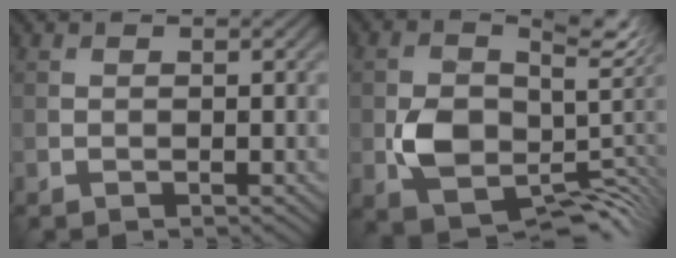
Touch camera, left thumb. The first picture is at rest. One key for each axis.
{"total": 9.3, "fx": -0.6, "fy": 6.6, "fz": 6.5, "tx": -0.106, "ty": -0.032, "tz": 0.000}